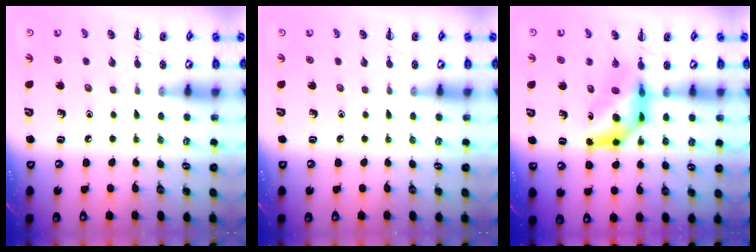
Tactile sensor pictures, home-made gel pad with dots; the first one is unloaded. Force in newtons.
{"total": 0.0}
{"total": 8.1, "press": 7.7, "slide": 2.5}